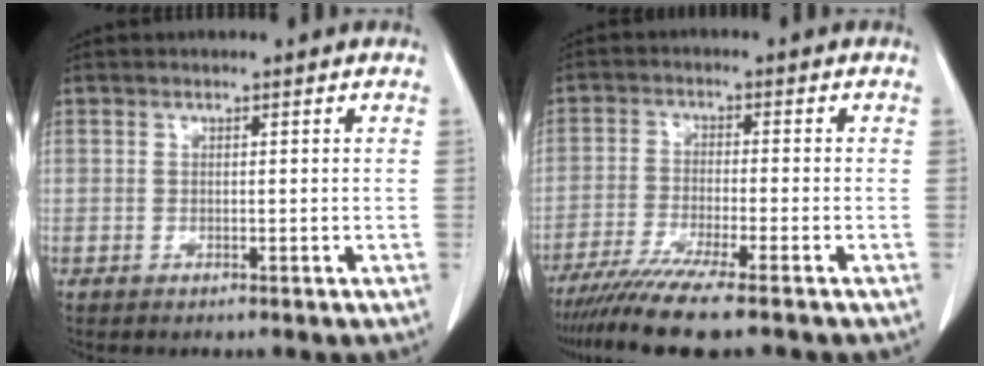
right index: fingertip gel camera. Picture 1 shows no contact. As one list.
[{"total": 9.8, "force": [-7.8, -0.8, 5.8], "torque": [-0.089, -0.028, -0.128]}]